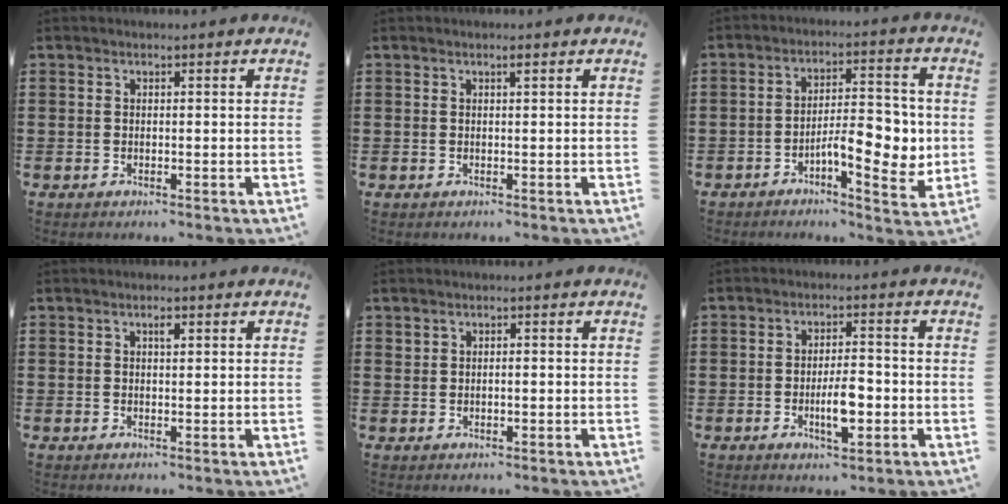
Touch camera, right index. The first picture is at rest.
{"total": 0.7, "force": [0.4, 0.0, 0.6], "torque": [-0.011, -0.001, 0.007]}
{"total": 8.4, "force": [-2.0, 3.3, 7.4], "torque": [-0.090, -0.002, -0.038]}
{"total": 1.2, "force": [0.5, 0.4, 1.0], "torque": [-0.022, 0.003, 0.008]}
{"total": 0.9, "force": [0.2, 0.5, 0.7], "torque": [-0.016, 0.004, 0.003]}
{"total": 5.7, "force": [-1.5, 2.0, 5.2], "torque": [-0.102, 0.002, -0.030]}